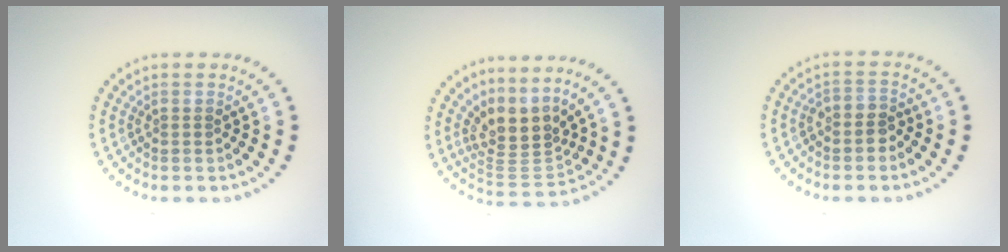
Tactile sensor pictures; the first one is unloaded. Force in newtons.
{"total": 4.0, "press": 2.7, "slide": 2.9}
{"total": 2.0, "press": 1.7, "slide": 0.9}